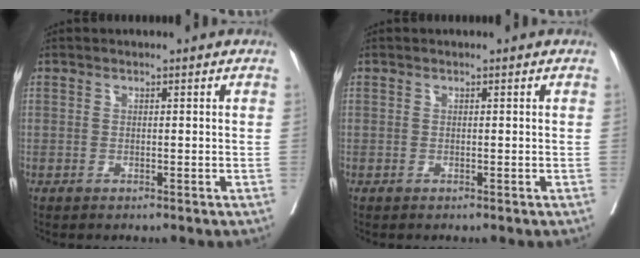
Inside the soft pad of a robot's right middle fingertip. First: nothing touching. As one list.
[{"total": 0.0}]